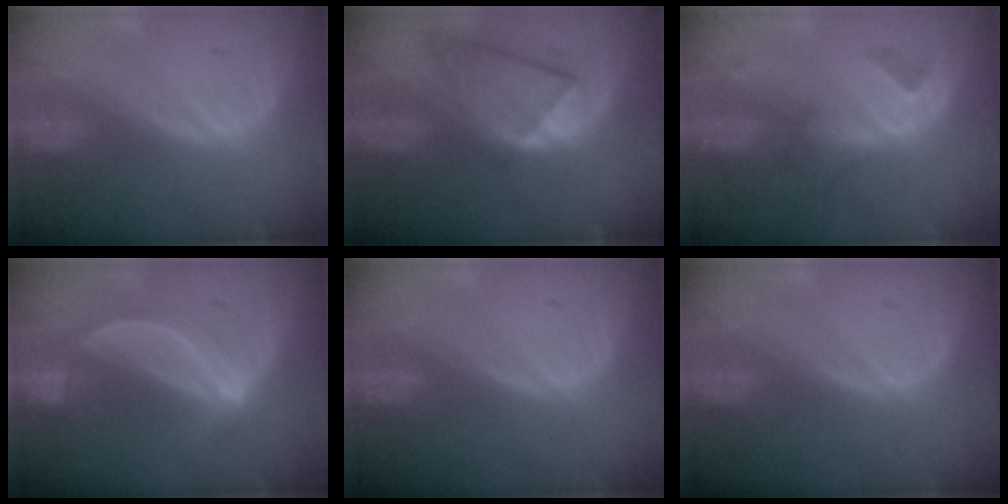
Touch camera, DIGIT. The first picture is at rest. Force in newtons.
{"total": 7.7, "press": 7.1, "slide": 3.0}
{"total": 4.8, "press": 4.3, "slide": 2.1}
{"total": 5.0, "press": 4.9, "slide": 0.7}
{"total": 0.0}
{"total": 0.0}